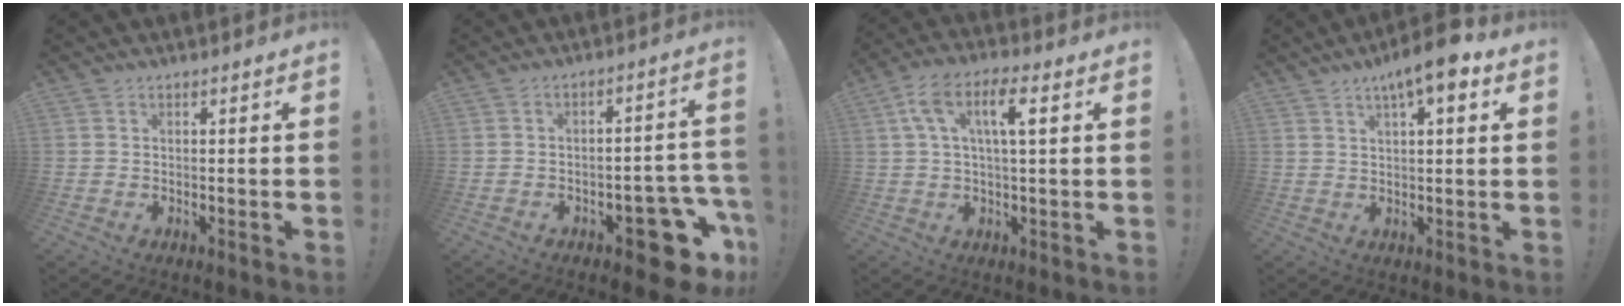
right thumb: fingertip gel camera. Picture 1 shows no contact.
{"total": 12.5, "force": [-7.4, 5.2, 8.7], "torque": [-0.083, 0.049, -0.113]}
{"total": 9.5, "force": [2.5, 2.9, 8.7], "torque": [-0.143, 0.007, 0.039]}
{"total": 7.9, "force": [4.4, 1.8, 6.3], "torque": [-0.099, -0.020, 0.072]}